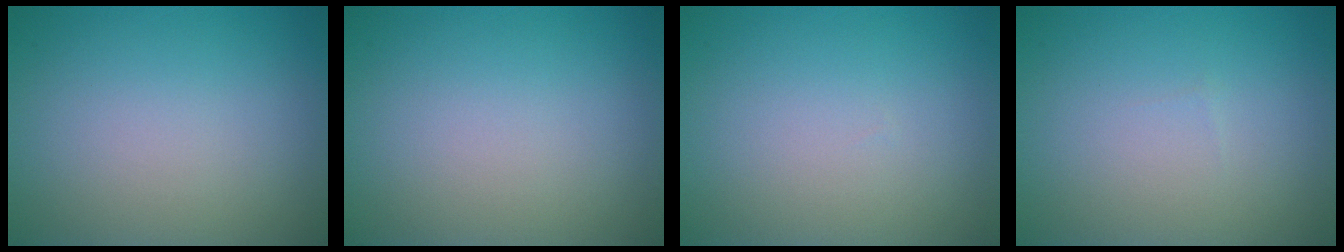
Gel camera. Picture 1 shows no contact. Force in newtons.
{"total": 0.0}
{"total": 0.0}
{"total": 0.0}